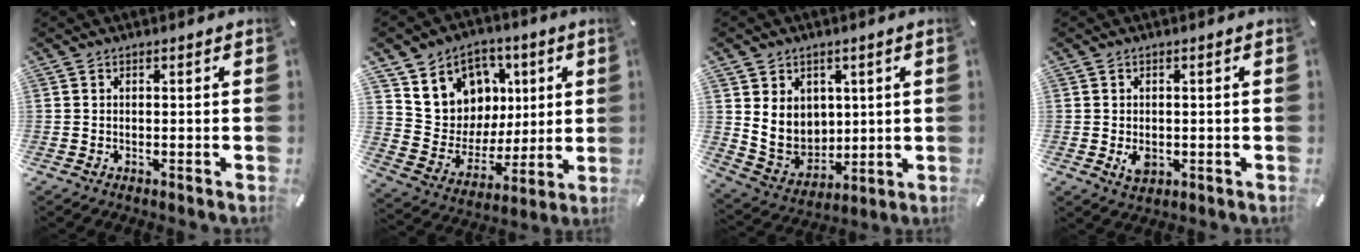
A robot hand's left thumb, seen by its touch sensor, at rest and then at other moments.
{"total": 12.2, "force": [4.1, 11.4, 1.6], "torque": [-0.027, -0.045, 0.088]}
{"total": 9.8, "force": [3.4, 8.9, 2.5], "torque": [-0.052, -0.028, 0.074]}
{"total": 3.3, "force": [-0.6, 2.4, 2.1], "torque": [-0.035, -0.002, -0.011]}